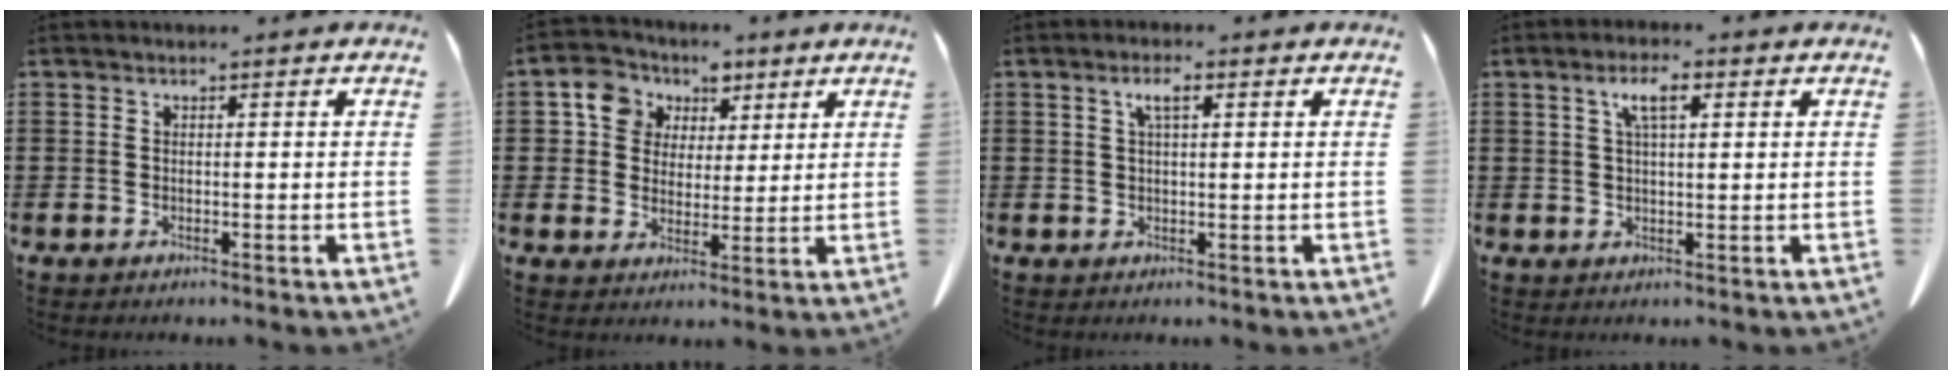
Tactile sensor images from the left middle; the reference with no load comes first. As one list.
[{"total": 6.6, "force": [3.1, 5.5, 1.8], "torque": [-0.058, 0.015, 0.056]}, {"total": 2.9, "force": [1.0, 0.8, 2.5], "torque": [-0.053, 0.008, 0.015]}, {"total": 4.4, "force": [1.7, 1.2, 3.8], "torque": [-0.074, 0.006, 0.025]}]